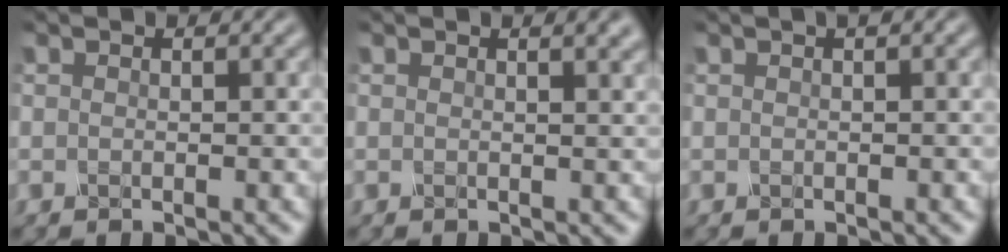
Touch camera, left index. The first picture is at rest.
{"total": 2.4, "force": [1.5, 0.9, 1.7], "torque": [-0.009, 0.004, 0.014]}
{"total": 0.6, "force": [0.2, 0.1, 0.6], "torque": [-0.013, 0.004, 0.001]}